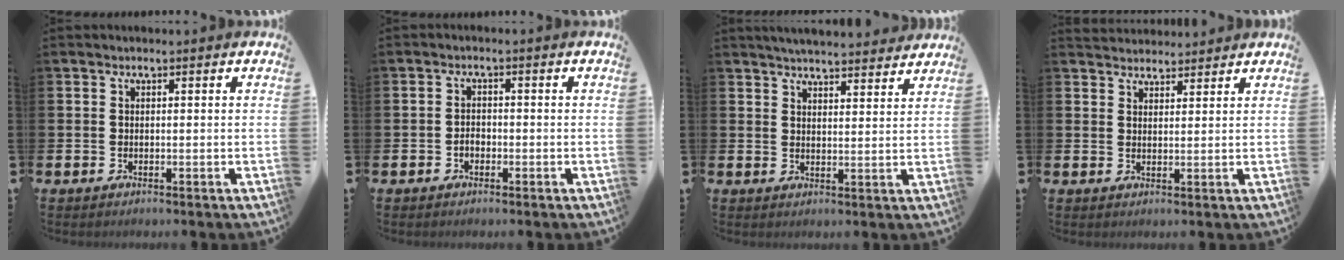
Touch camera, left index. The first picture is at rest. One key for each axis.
{"total": 1.4, "fx": -0.6, "fy": 1.1, "fz": 0.7, "tx": -0.008, "ty": 0.000, "tz": -0.016}
{"total": 4.6, "fx": 4.5, "fy": 0.2, "fz": 0.5, "tx": -0.014, "ty": -0.027, "tz": 0.081}
{"total": 3.1, "fx": 3.0, "fy": 0.7, "fz": -0.2, "tx": 0.007, "ty": -0.015, "tz": 0.054}